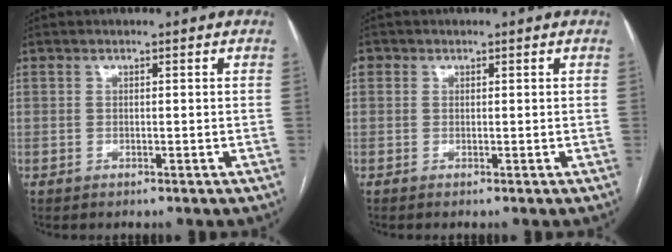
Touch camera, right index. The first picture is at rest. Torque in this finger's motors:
{"motor_torque": [0.44, 0.38, 0.24, 0.05]}